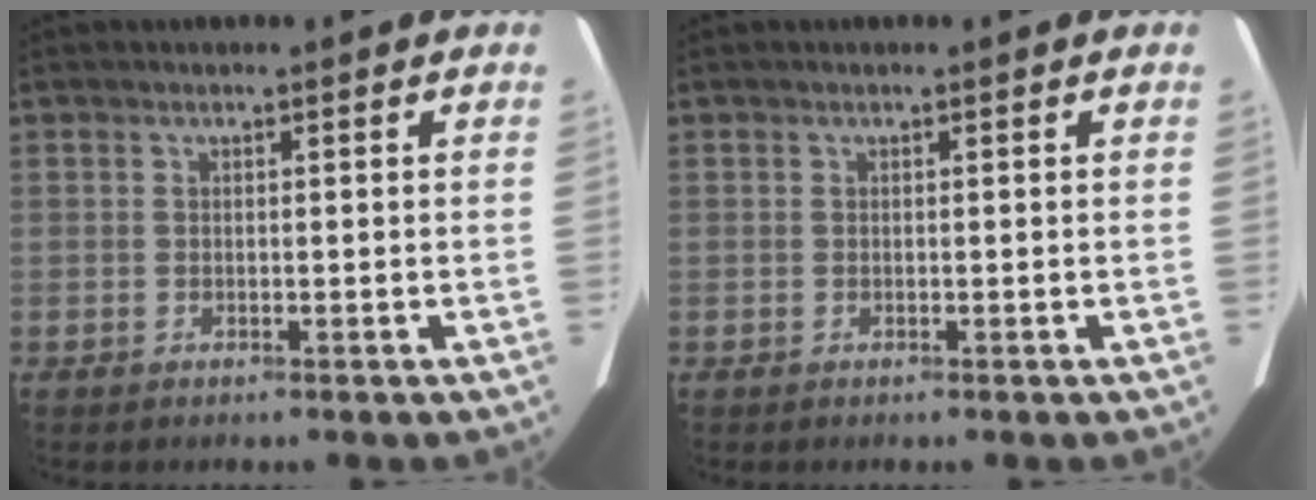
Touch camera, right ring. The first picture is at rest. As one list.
[{"total": 0.0}]